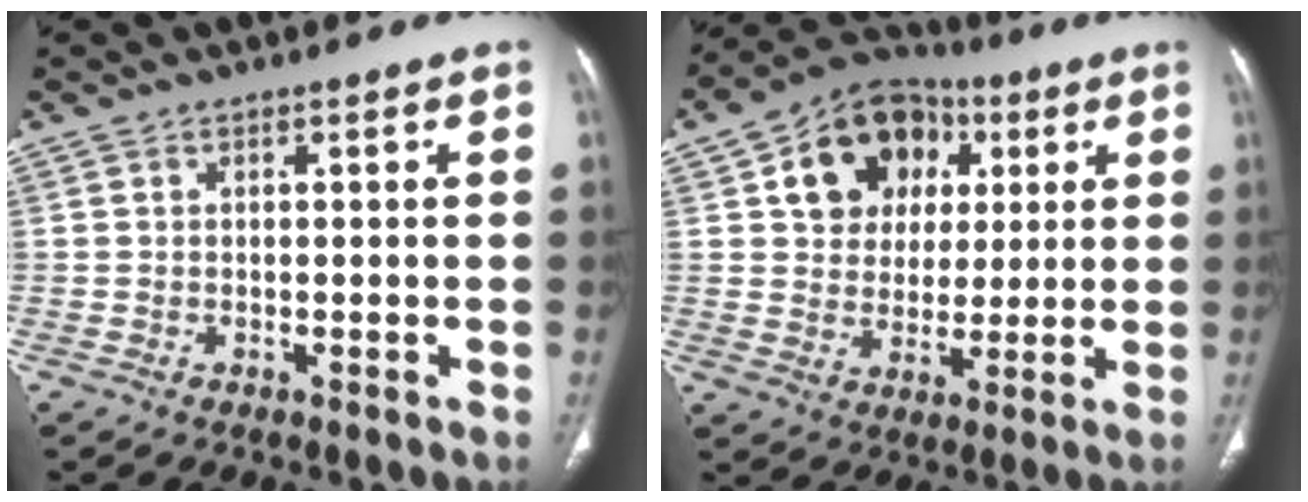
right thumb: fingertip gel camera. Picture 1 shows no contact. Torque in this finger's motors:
{"motor_torque": [-0.21, 0.28, 0.02, 0.02, 0.12]}